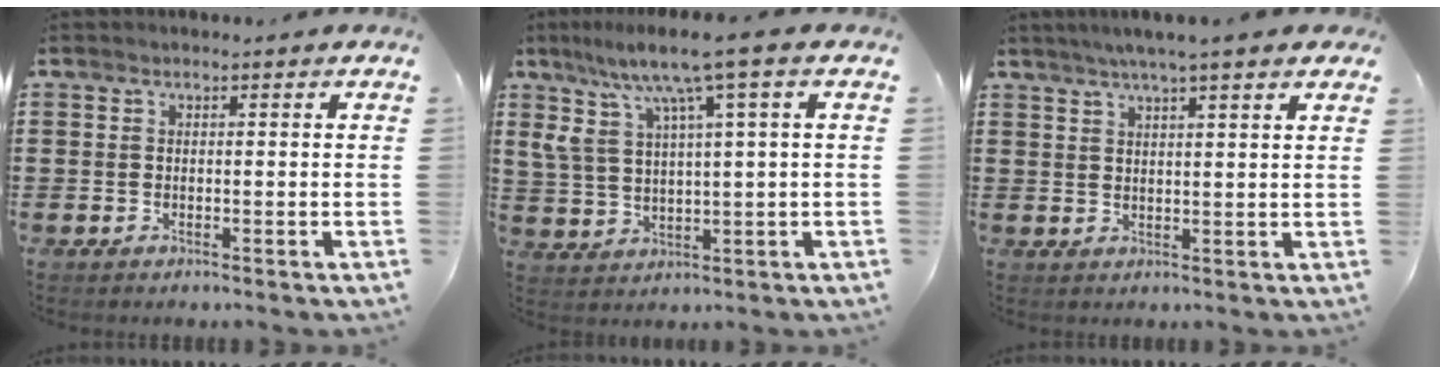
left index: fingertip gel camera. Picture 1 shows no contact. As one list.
[{"total": 9.2, "force": [4.6, 1.3, 7.8], "torque": [-0.177, -0.018, 0.074]}, {"total": 4.1, "force": [3.3, -0.2, 2.4], "torque": [-0.056, -0.003, 0.058]}]